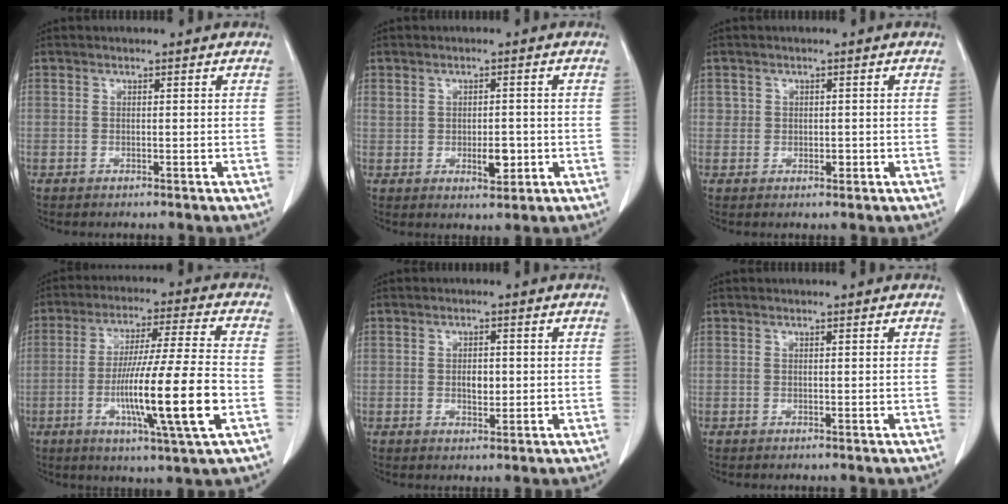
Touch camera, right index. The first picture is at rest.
{"total": 3.8, "force": [-0.4, 1.9, 3.3], "torque": [-0.050, 0.001, 0.004]}
{"total": 1.5, "force": [0.0, 1.4, 0.6], "torque": [-0.007, 0.001, 0.002]}
{"total": 15.5, "force": [-4.1, -0.6, 14.9], "torque": [-0.271, -0.015, -0.074]}
{"total": 2.7, "force": [-0.1, 1.4, 2.3], "torque": [-0.038, 0.001, 0.001]}
{"total": 0.0}